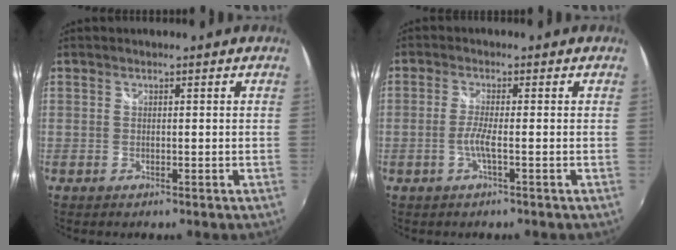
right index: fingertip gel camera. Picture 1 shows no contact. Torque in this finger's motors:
{"motor_torque": [0.50, 0.03, 0.21, 0.06]}